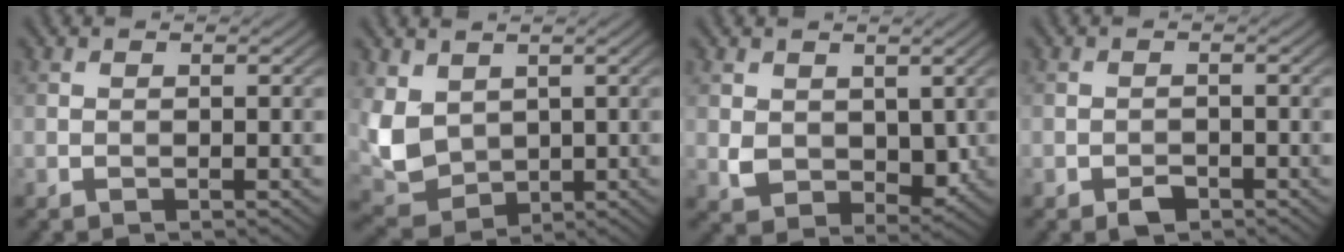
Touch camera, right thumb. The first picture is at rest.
{"total": 6.5, "force": [1.6, 5.1, 3.8], "torque": [-0.116, -0.014, 0.034]}
{"total": 4.9, "force": [1.1, 3.7, 3.0], "torque": [-0.072, -0.016, 0.028]}
{"total": 1.8, "force": [-1.2, 0.9, 0.9], "torque": [-0.013, 0.000, -0.024]}